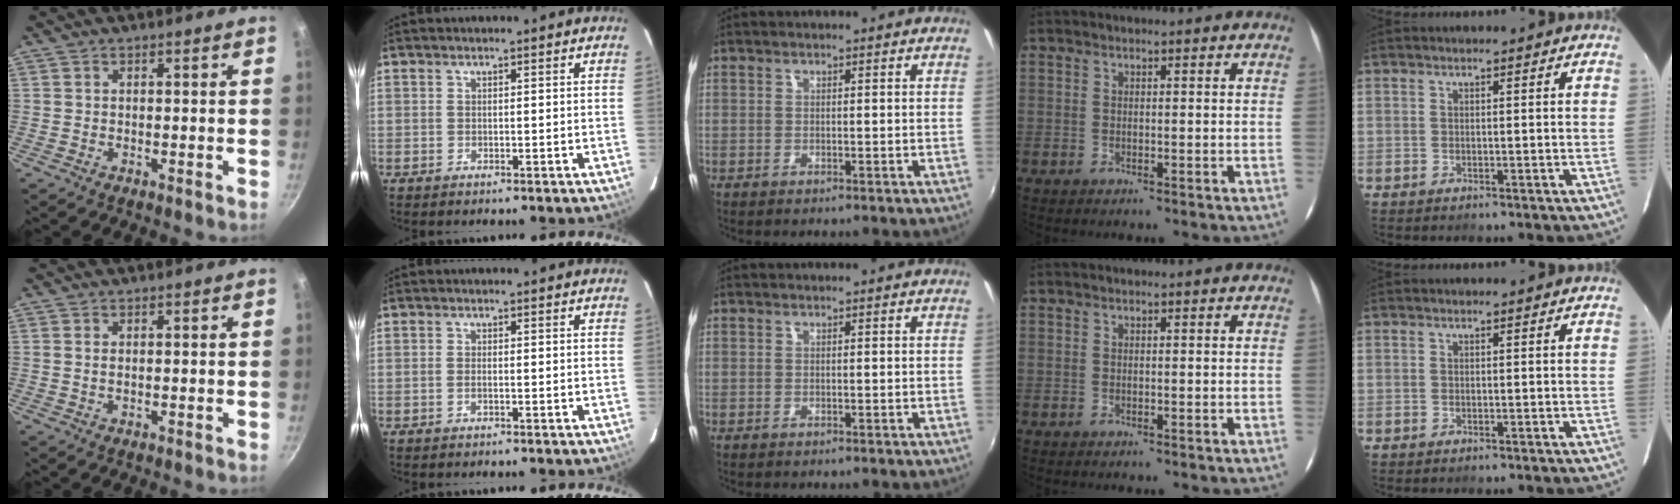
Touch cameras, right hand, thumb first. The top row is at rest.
{"thumb": {"total": 0.9, "force": [0.2, 0.5, 0.7], "torque": [-0.013, 0.001, 0.004]}, "index": {"total": 0.6, "force": [-0.3, 0.0, 0.5], "torque": [-0.009, 0.004, -0.008]}}